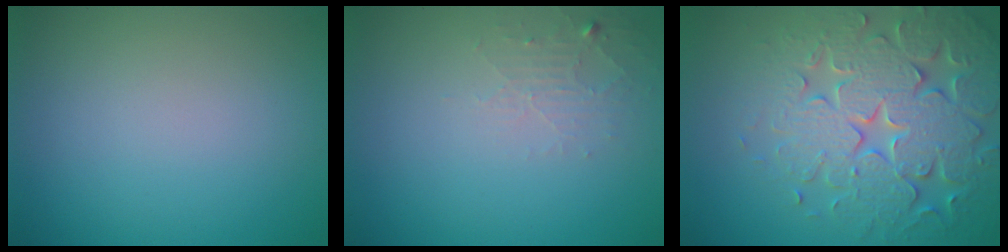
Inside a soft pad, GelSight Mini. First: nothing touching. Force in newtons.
{"total": 1.7, "press": 1.7, "slide": 0.3}
{"total": 7.7, "press": 7.5, "slide": 1.5}